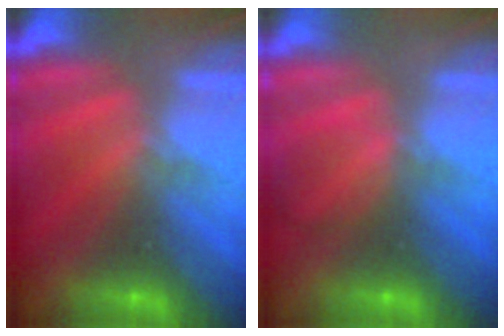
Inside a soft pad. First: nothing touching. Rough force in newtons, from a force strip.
{"total": 2.1}